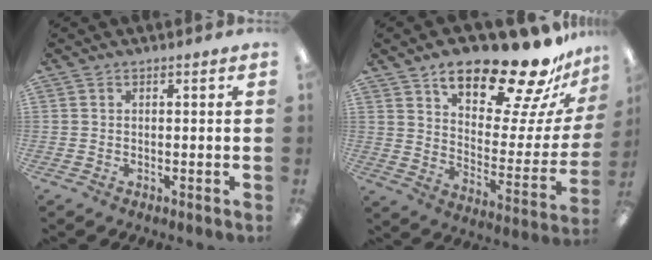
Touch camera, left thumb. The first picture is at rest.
{"total": 22.9, "force": [17.5, 6.9, 13.0], "torque": [-0.188, -0.126, 0.285]}